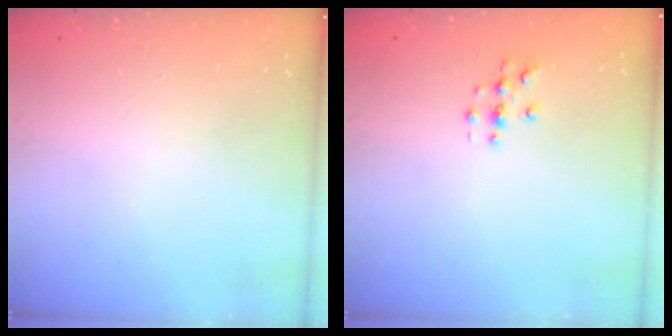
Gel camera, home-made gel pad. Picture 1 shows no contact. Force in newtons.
{"total": 2.7, "press": 2.7, "slide": 0.3}